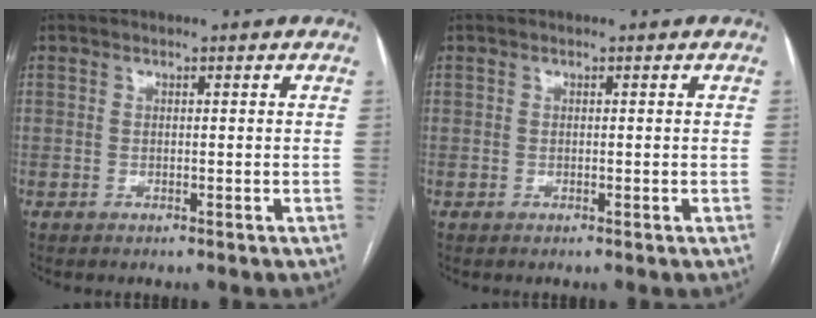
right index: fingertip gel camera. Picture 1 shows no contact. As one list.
[{"total": 0.0}]